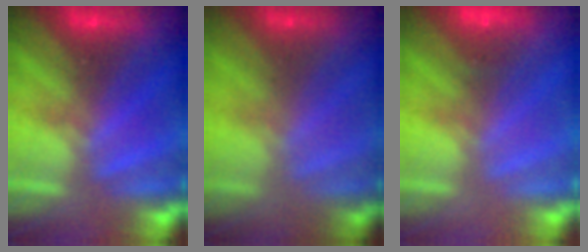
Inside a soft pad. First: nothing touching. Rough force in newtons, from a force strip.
{"total": 1.5}
{"total": 2.0}